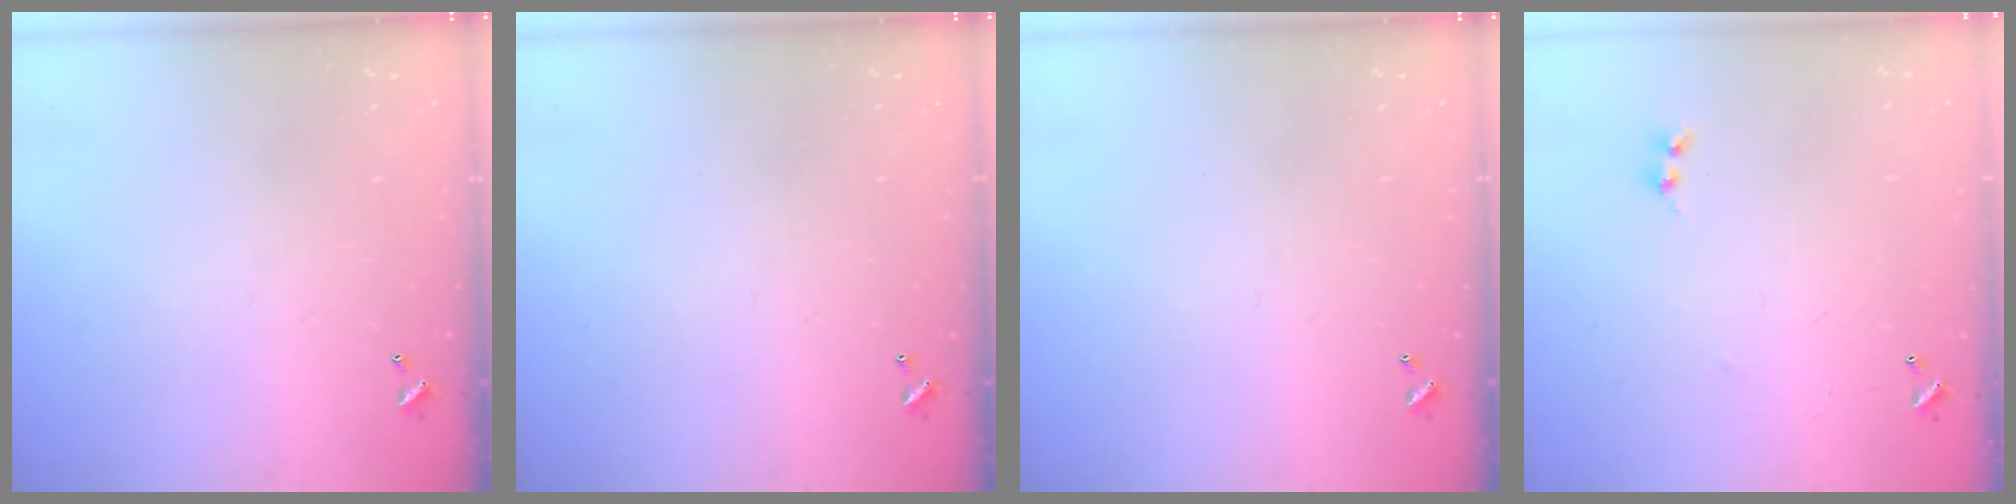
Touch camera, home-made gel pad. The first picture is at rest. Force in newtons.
{"total": 0.0}
{"total": 0.0}
{"total": 1.8, "press": 1.8, "slide": 0.3}